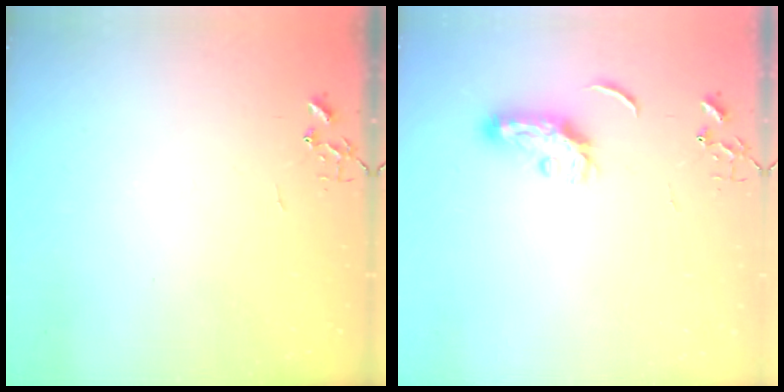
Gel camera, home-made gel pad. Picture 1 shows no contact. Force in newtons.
{"total": 5.6, "press": 5.6, "slide": 0.5}